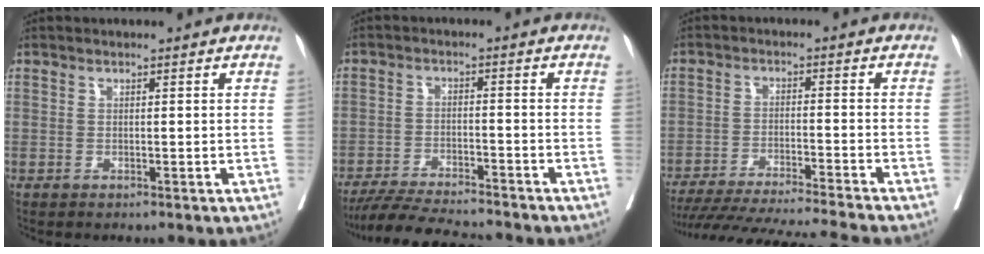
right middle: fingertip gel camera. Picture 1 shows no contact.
{"total": 12.5, "force": [-11.5, 1.0, 4.9], "torque": [-0.078, -0.012, -0.180]}
{"total": 19.2, "force": [-17.5, -1.9, 7.7], "torque": [-0.125, -0.047, -0.264]}